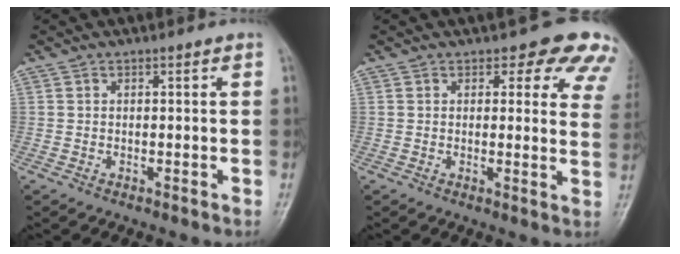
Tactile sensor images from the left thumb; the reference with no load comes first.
{"total": 10.4, "force": [8.0, 4.6, 4.8], "torque": [0.003, -0.034, 0.062]}